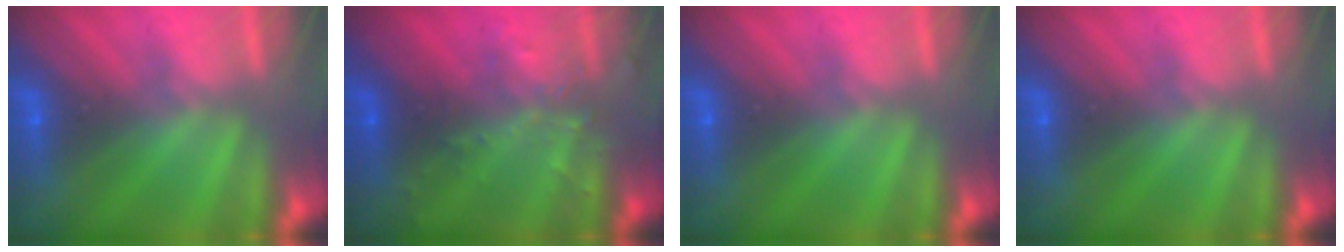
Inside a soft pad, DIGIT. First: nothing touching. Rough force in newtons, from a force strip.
{"total": 2.8}
{"total": 0.0}
{"total": 0.0}